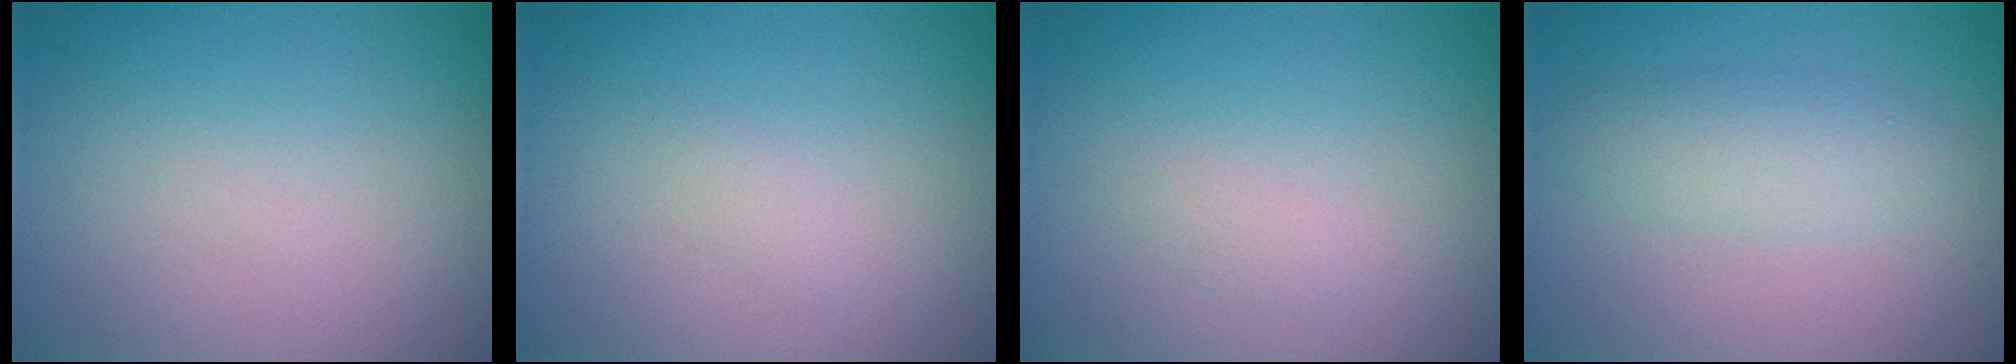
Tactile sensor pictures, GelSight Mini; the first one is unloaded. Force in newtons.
{"total": 0.7, "press": 0.7, "slide": 0.0}
{"total": 0.8, "press": 0.8, "slide": 0.0}
{"total": 2.8, "press": 2.8, "slide": 0.1}